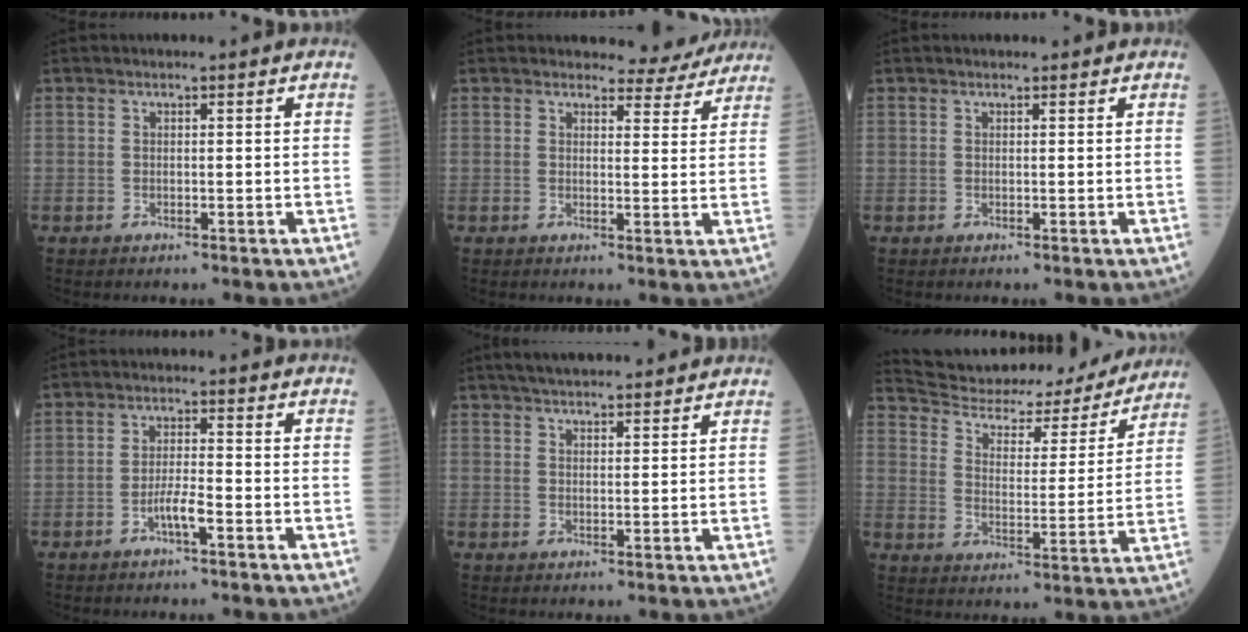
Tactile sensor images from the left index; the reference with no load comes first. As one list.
[{"total": 5.1, "force": [4.9, 1.3, -0.2], "torque": [0.008, -0.009, 0.044]}, {"total": 1.0, "force": [0.9, 0.4, 0.3], "torque": [-0.010, 0.011, 0.013]}, {"total": 3.2, "force": [-1.9, 0.1, 2.6], "torque": [-0.048, -0.006, -0.041]}, {"total": 9.8, "force": [8.8, 1.6, 4.1], "torque": [-0.061, 0.030, 0.124]}, {"total": 22.8, "force": [21.3, 4.3, 6.9], "torque": [-0.105, -0.026, 0.287]}]